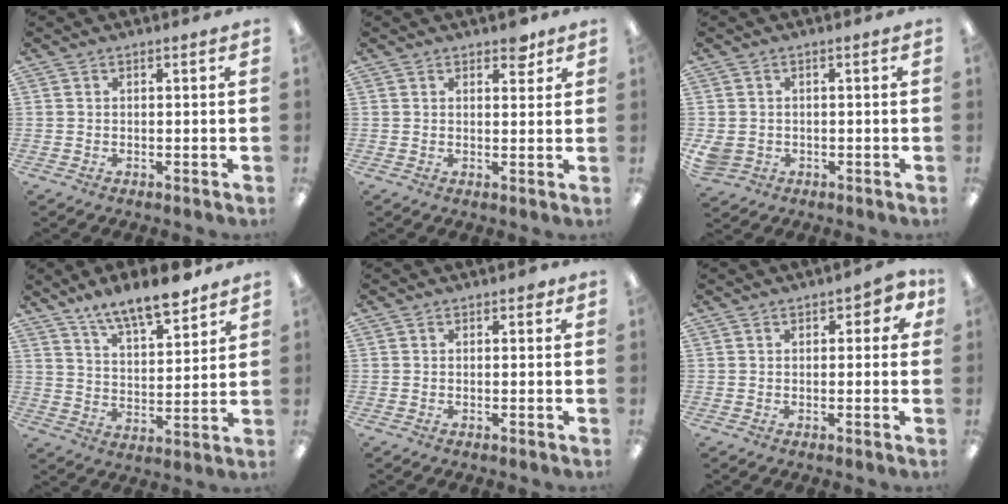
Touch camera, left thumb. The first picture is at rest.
{"total": 3.3, "force": [2.5, 1.7, 1.2], "torque": [0.004, -0.011, 0.039]}
{"total": 3.1, "force": [-0.6, 2.8, 1.1], "torque": [-0.026, 0.002, -0.010]}
{"total": 11.2, "force": [9.8, 3.0, 4.6], "torque": [-0.074, -0.063, 0.175]}
{"total": 1.0, "force": [0.4, 0.6, 0.7], "torque": [-0.006, 0.000, 0.005]}
{"total": 3.5, "force": [1.3, 1.9, 2.7], "torque": [-0.028, 0.000, 0.017]}